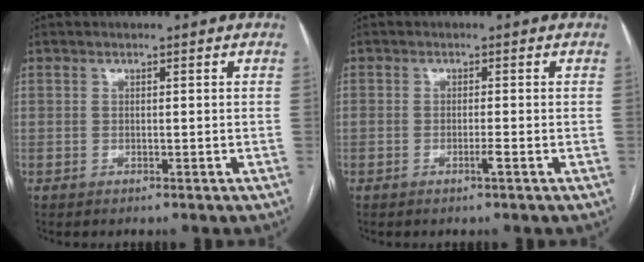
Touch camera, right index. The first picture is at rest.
{"total": 1.1, "force": [-0.6, -0.1, 1.0], "torque": [-0.018, -0.001, -0.010]}